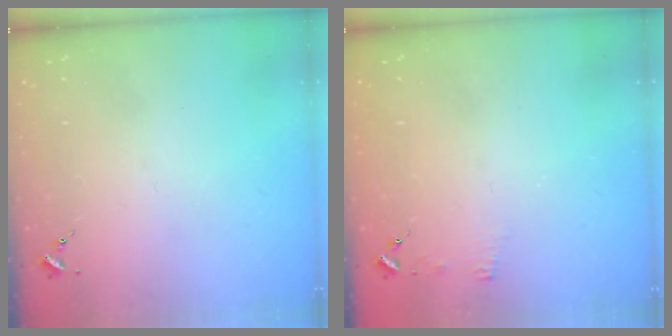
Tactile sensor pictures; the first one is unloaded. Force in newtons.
{"total": 3.5, "press": 3.5, "slide": 0.3}